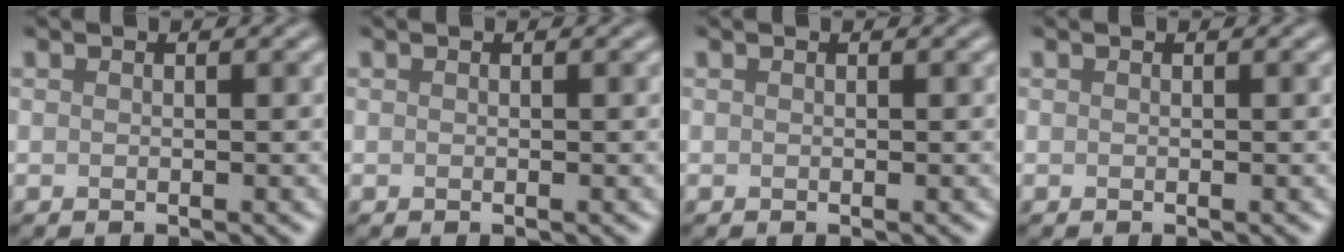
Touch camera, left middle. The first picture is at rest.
{"total": 0.0}
{"total": 0.0}
{"total": 0.0}